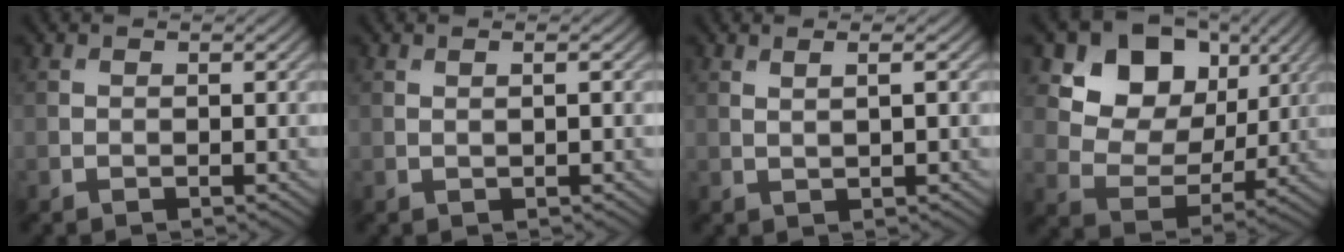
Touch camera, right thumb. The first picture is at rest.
{"total": 0.8, "force": [0.2, 0.0, 0.7], "torque": [-0.015, 0.003, 0.003]}
{"total": 1.8, "force": [0.8, 0.3, 1.6], "torque": [-0.021, 0.000, 0.007]}
{"total": 11.9, "force": [5.6, 8.5, 6.0], "torque": [-0.115, 0.002, 0.092]}